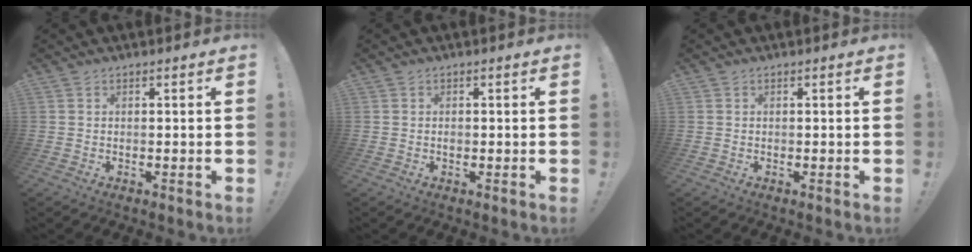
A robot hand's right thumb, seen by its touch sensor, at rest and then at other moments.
{"total": 0.7, "force": [-0.4, 0.5, 0.3], "torque": [-0.007, 0.003, -0.008]}
{"total": 0.0}